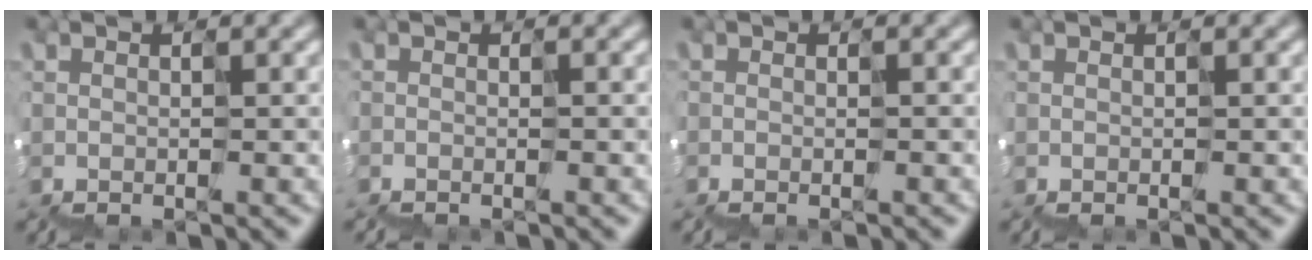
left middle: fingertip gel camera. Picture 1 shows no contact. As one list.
[{"total": 0.7, "force": [-0.6, 0.0, -0.3], "torque": [0.012, -0.007, -0.009]}, {"total": 0.7, "force": [-0.7, 0.0, -0.1], "torque": [0.008, -0.009, -0.008]}, {"total": 0.0}]